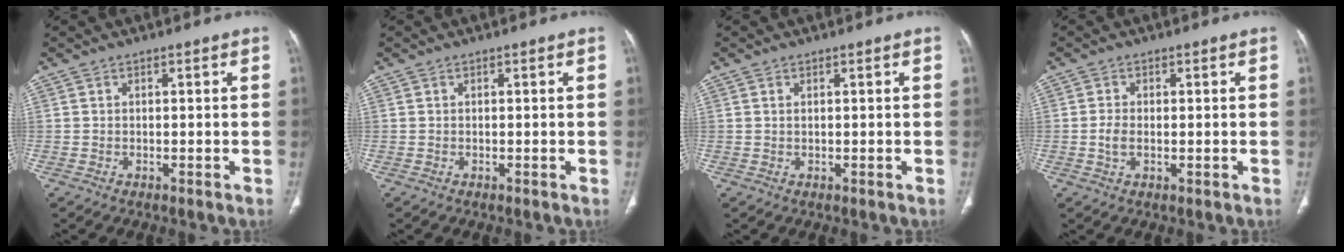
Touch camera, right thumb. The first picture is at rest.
{"total": 0.0}
{"total": 0.5, "force": [0.2, 0.2, 0.4], "torque": [-0.015, 0.004, 0.005]}
{"total": 2.6, "force": [-0.1, 1.5, 2.1], "torque": [-0.050, 0.001, -0.004]}